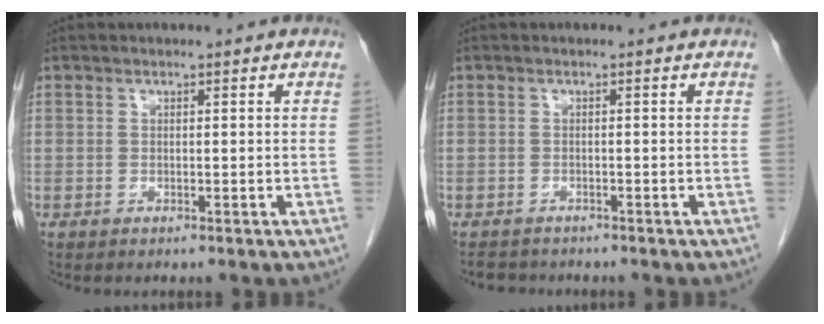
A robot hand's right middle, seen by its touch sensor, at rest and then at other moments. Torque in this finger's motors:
{"motor_torque": [-0.04, 0.04, -0.06, -0.01]}